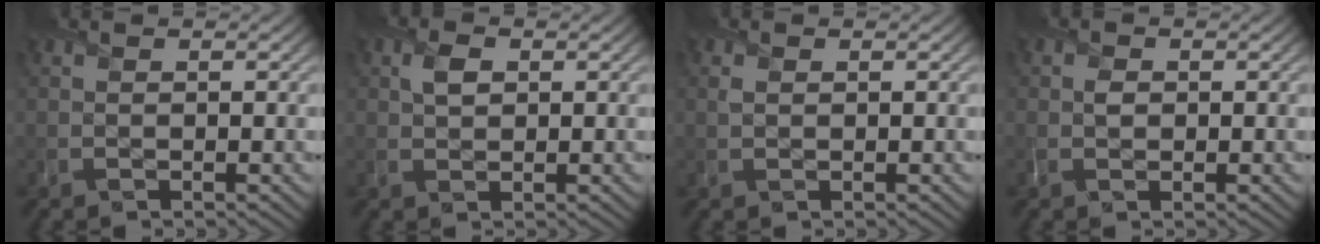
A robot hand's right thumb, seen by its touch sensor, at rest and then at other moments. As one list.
[{"total": 1.9, "force": [0.8, 1.3, 1.2], "torque": [-0.027, 0.002, 0.012]}, {"total": 0.7, "force": [0.4, 0.4, 0.4], "torque": [-0.011, 0.000, 0.006]}, {"total": 0.8, "force": [0.4, 0.7, 0.1], "torque": [0.002, -0.001, 0.005]}]